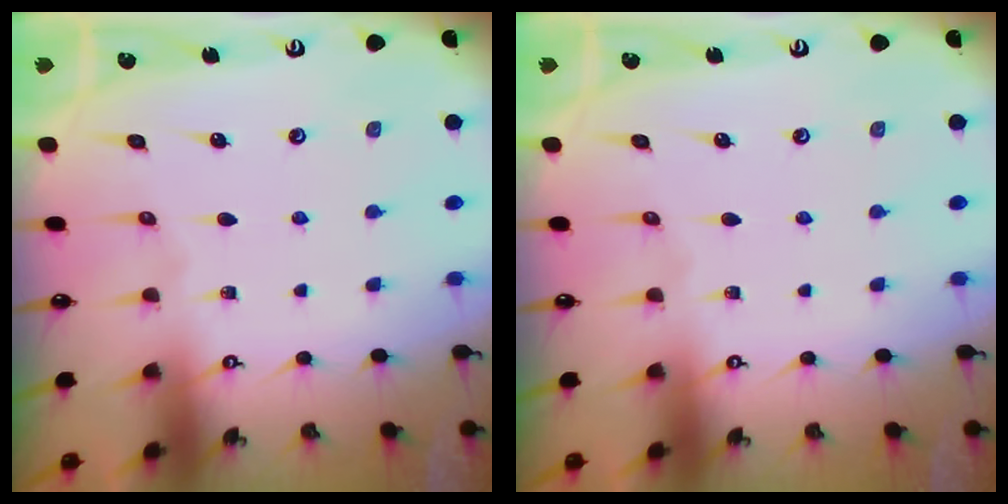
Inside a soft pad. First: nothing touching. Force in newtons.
{"total": 0.0}